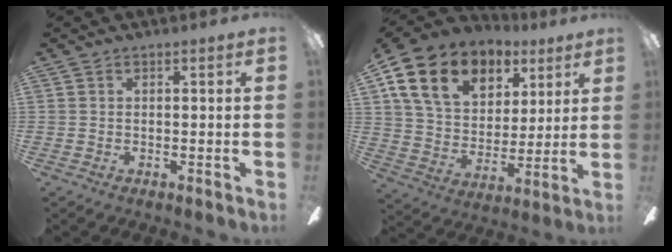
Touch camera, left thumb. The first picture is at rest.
{"total": 16.7, "force": [9.3, 11.4, 7.8], "torque": [-0.141, -0.034, 0.176]}